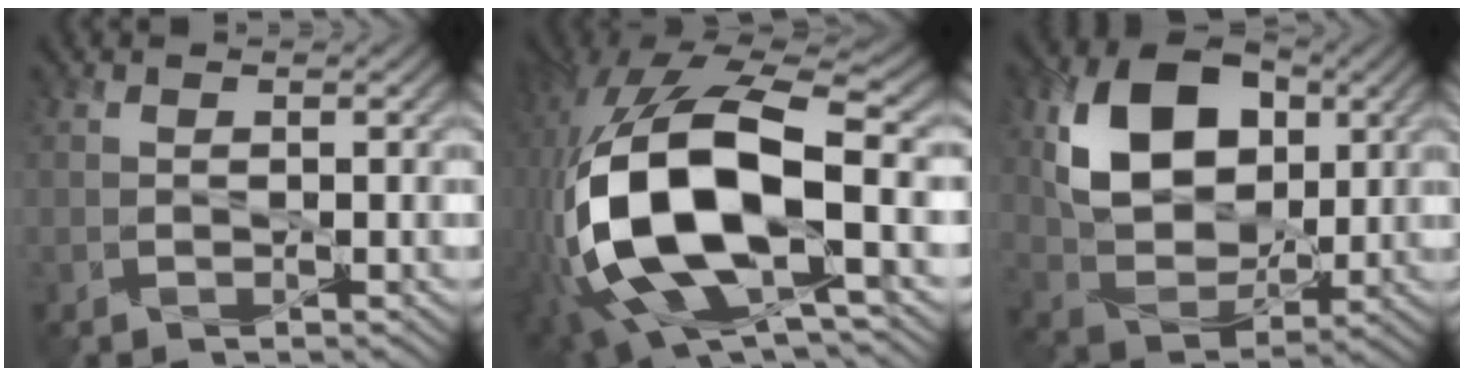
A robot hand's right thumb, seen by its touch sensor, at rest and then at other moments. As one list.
[{"total": 20.1, "force": [-3.2, 9.0, 17.7], "torque": [-0.408, -0.037, -0.028]}, {"total": 11.8, "force": [3.5, 8.1, 7.9], "torque": [-0.156, -0.005, 0.066]}]